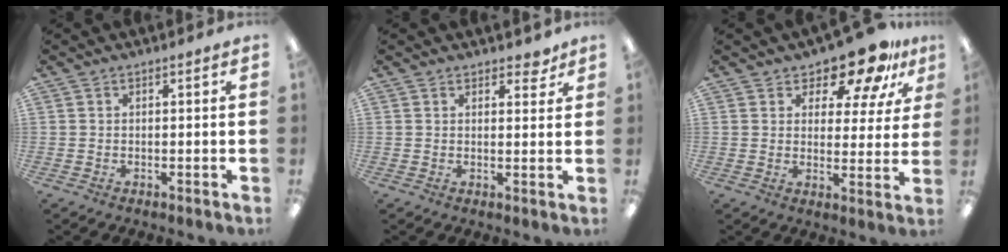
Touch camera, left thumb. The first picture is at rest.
{"total": 2.9, "force": [2.4, 1.3, 1.0], "torque": [0.002, -0.010, 0.039]}
{"total": 12.0, "force": [9.5, 5.0, 5.4], "torque": [-0.084, -0.060, 0.171]}